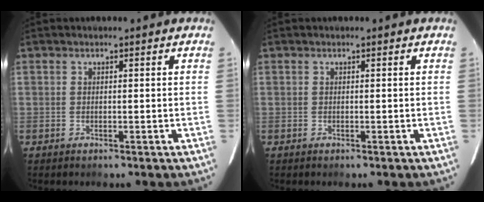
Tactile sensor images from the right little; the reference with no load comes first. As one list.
[{"total": 0.0}]